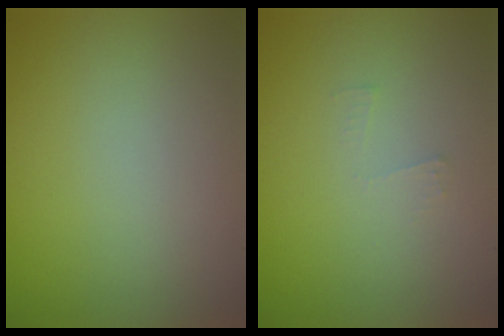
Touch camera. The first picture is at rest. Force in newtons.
{"total": 0.7, "press": 0.7, "slide": 0.1}